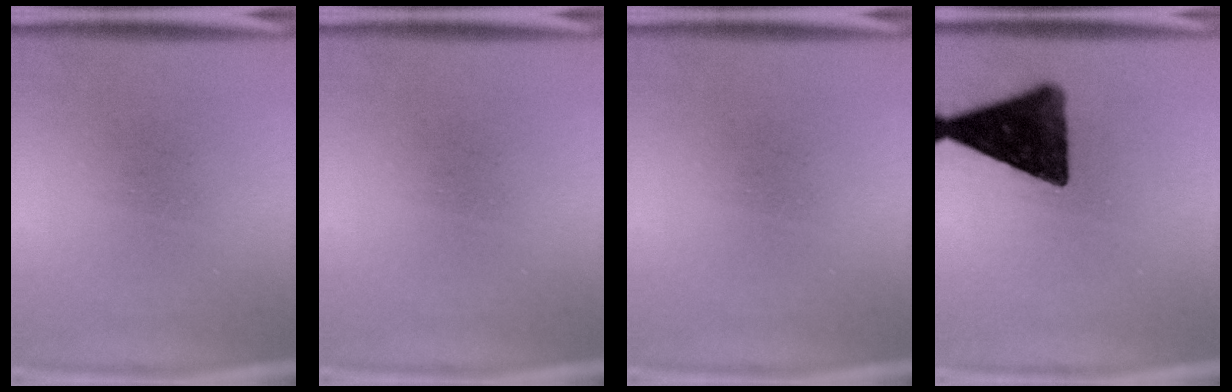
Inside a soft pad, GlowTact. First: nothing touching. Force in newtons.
{"total": 0.0}
{"total": 0.0}
{"total": 13.9}